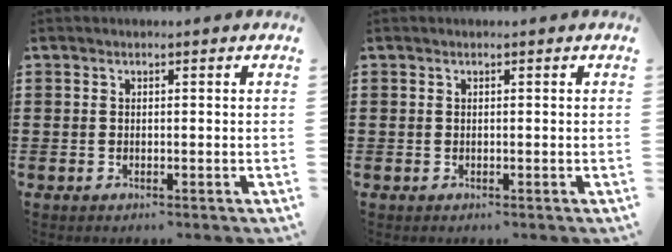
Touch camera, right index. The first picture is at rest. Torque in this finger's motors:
{"motor_torque": [-0.04, 0.03, 0.00, -0.01]}